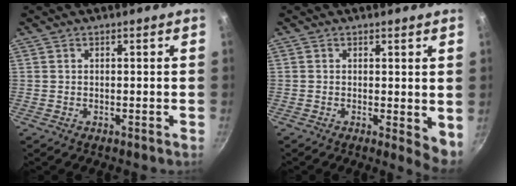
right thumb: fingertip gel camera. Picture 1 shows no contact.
{"total": 4.4, "force": [0.4, 1.8, 3.9], "torque": [-0.047, -0.010, 0.006]}